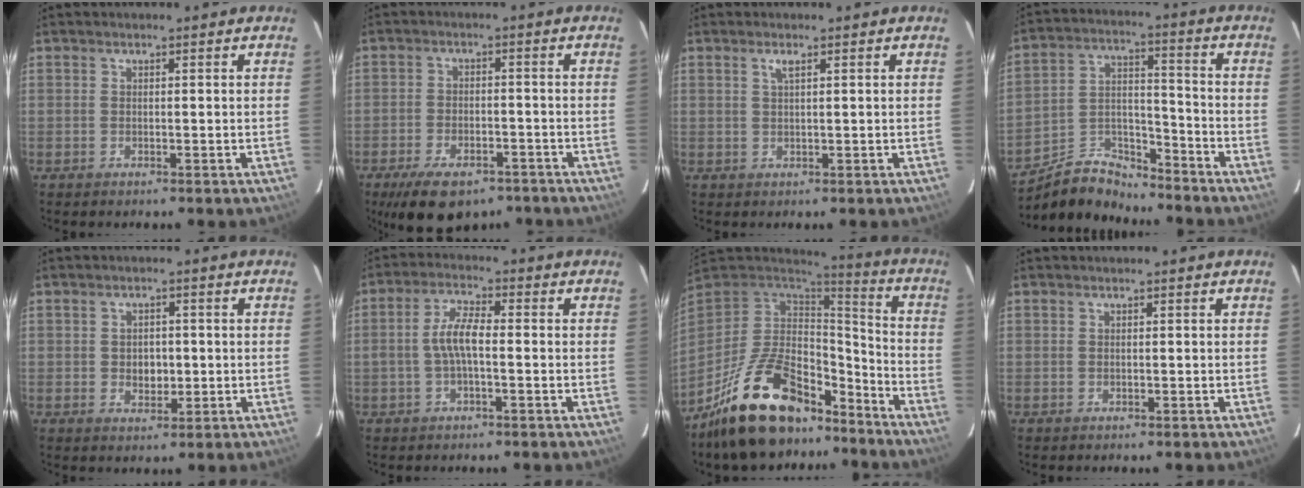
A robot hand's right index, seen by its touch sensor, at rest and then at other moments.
{"total": 12.7, "force": [-8.8, 6.0, 6.9], "torque": [-0.150, -0.013, -0.133]}
{"total": 1.3, "force": [0.7, 0.1, 1.1], "torque": [-0.021, 0.002, 0.011]}
{"total": 10.9, "force": [-9.6, 4.0, 3.4], "torque": [-0.072, 0.032, -0.172]}
{"total": 3.7, "force": [-0.3, 2.9, 2.3], "torque": [-0.037, 0.004, -0.002]}
{"total": 5.2, "force": [-1.0, 1.5, 4.9], "torque": [-0.103, 0.014, -0.019]}
{"total": 23.3, "force": [-16.1, 10.4, 13.2], "torque": [-0.258, 0.004, -0.250]}
{"total": 0.0}